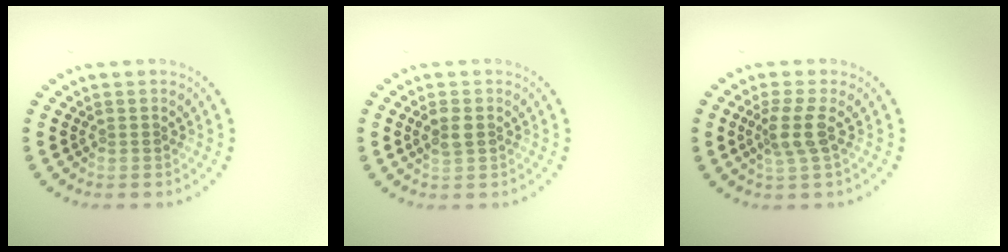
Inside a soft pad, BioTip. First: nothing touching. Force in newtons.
{"total": 1.6, "press": 1.6, "slide": 0.3}
{"total": 2.5, "press": 2.0, "slide": 1.5}